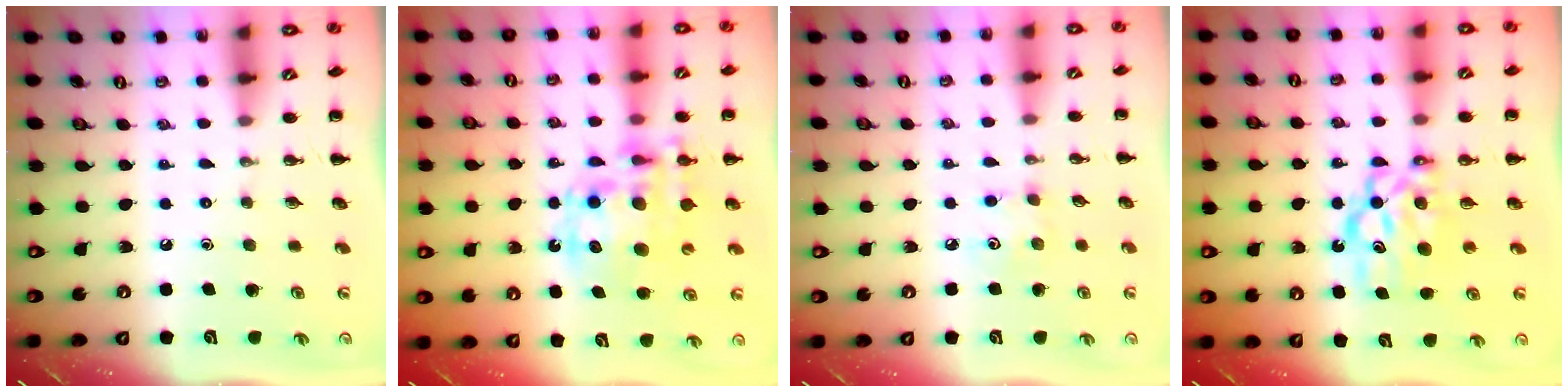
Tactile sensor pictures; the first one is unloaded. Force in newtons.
{"total": 15.5, "press": 15.1, "slide": 3.6}
{"total": 5.2, "press": 5.1, "slide": 1.1}
{"total": 7.6, "press": 7.4, "slide": 1.9}